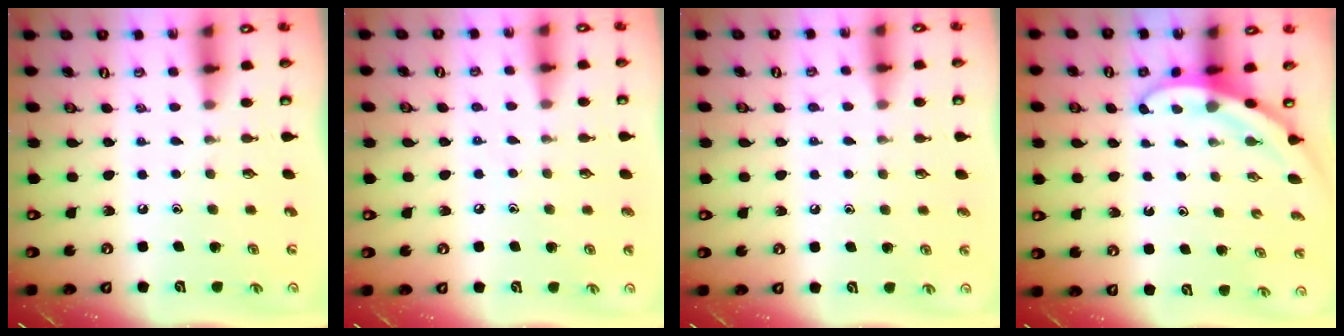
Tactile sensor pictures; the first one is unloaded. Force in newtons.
{"total": 5.7, "press": 5.7, "slide": 0.6}
{"total": 4.4, "press": 4.4, "slide": 0.6}
{"total": 3.2, "press": 3.2, "slide": 0.1}